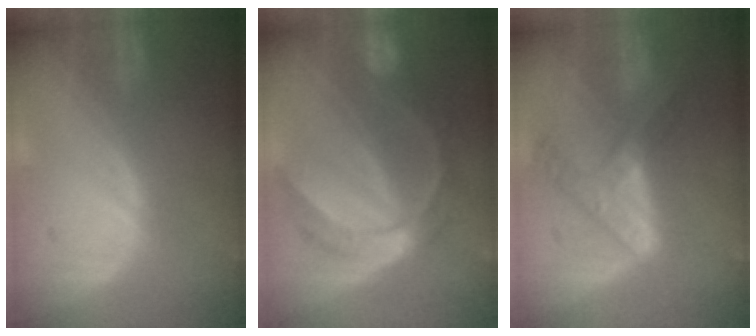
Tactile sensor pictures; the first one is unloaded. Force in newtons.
{"total": 8.5, "press": 8.5, "slide": 0.7}
{"total": 7.0, "press": 5.9, "slide": 3.7}